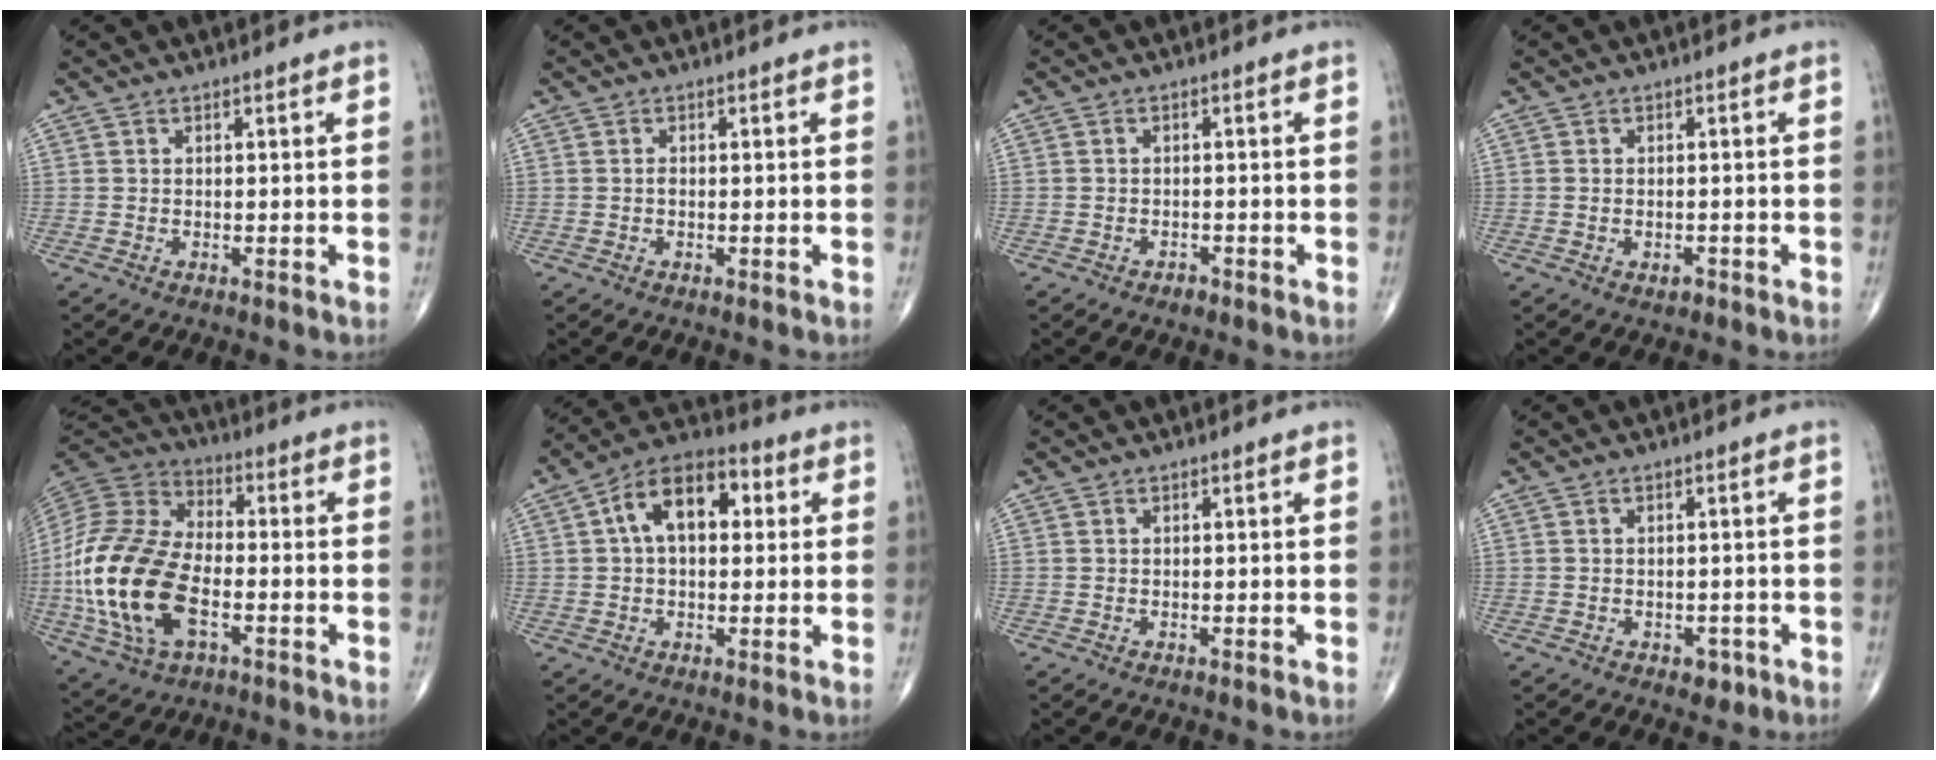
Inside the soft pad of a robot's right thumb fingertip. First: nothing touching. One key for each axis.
{"total": 0.6, "fx": -0.2, "fy": 0.3, "fz": 0.4, "tx": -0.006, "ty": 0.001, "tz": -0.007}
{"total": 1.3, "fx": -0.9, "fy": 0.8, "fz": 0.5, "tx": -0.008, "ty": 0.002, "tz": -0.015}
{"total": 1.5, "fx": -0.7, "fy": 0.9, "fz": 0.9, "tx": -0.016, "ty": 0.006, "tz": -0.008}
{"total": 23.0, "fx": -5.2, "fy": 12.8, "fz": 18.3, "tx": -0.389, "ty": 0.010, "tz": -0.095}
{"total": 12.6, "fx": 2.5, "fy": 7.6, "fz": 9.7, "tx": -0.141, "ty": 0.030, "tz": 0.029}
{"total": 0.0}
{"total": 2.6, "fx": -1.2, "fy": 1.8, "fz": 1.4, "tx": -0.005, "ty": 0.003, "tz": -0.012}